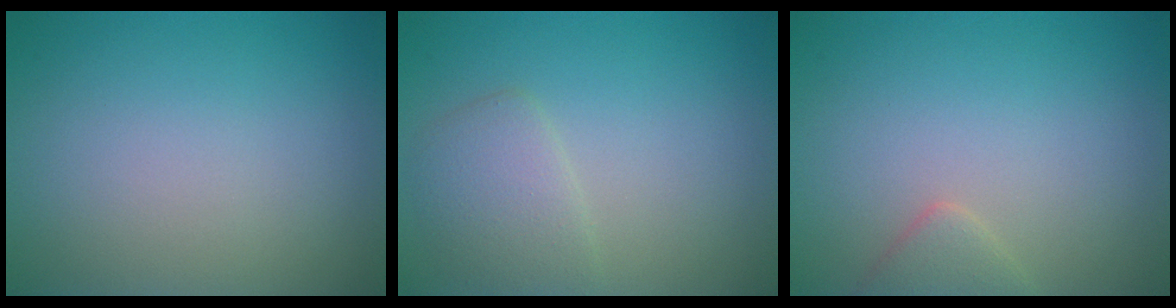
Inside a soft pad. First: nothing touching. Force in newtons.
{"total": 2.6, "press": 2.6, "slide": 0.3}
{"total": 1.6, "press": 1.6, "slide": 0.1}